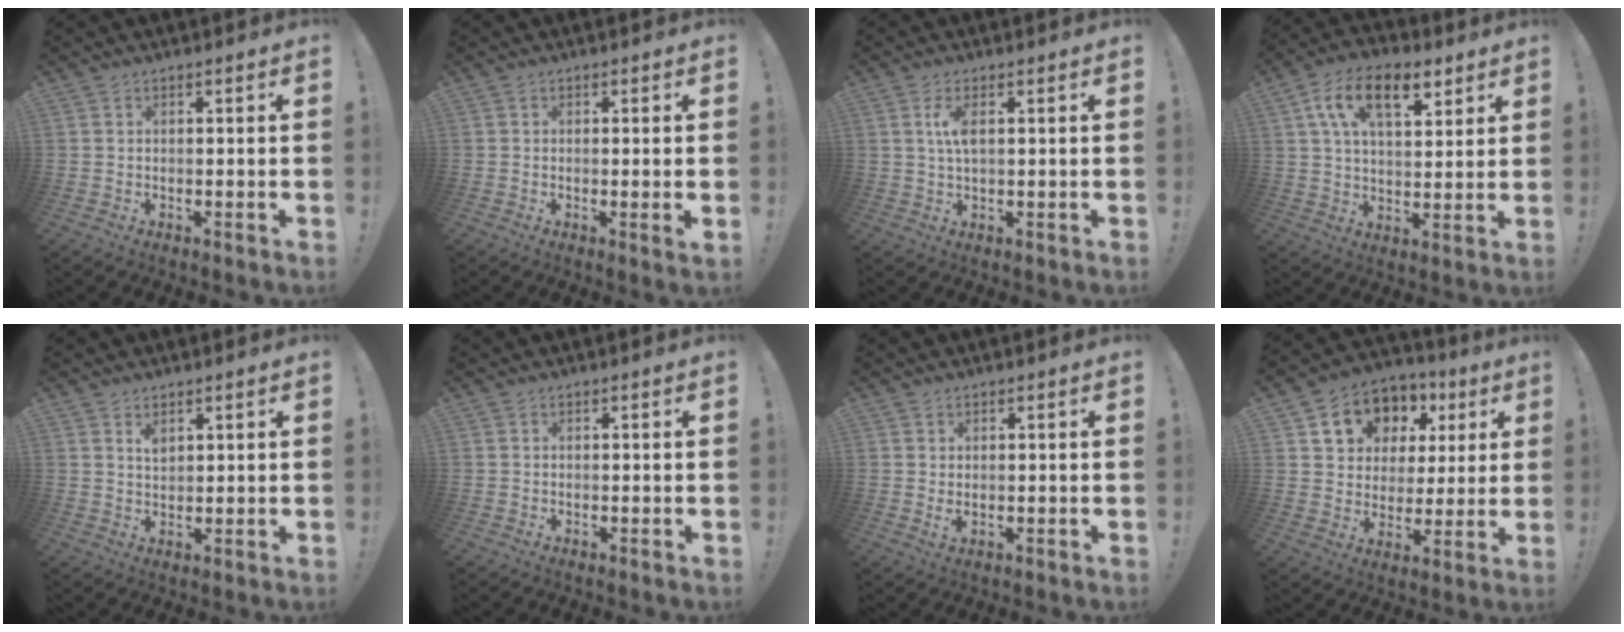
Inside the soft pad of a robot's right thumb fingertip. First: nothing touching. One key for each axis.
{"total": 2.3, "fx": 0.1, "fy": -0.6, "fz": 2.3, "tx": -0.034, "ty": -0.009, "tz": 0.001}
{"total": 4.6, "fx": 1.0, "fy": 1.6, "fz": 4.1, "tx": -0.076, "ty": -0.005, "tz": 0.011}
{"total": 14.9, "fx": 6.9, "fy": 7.8, "fz": 10.7, "tx": -0.169, "ty": -0.011, "tz": 0.121}
{"total": 2.8, "fx": 1.9, "fy": 1.3, "fz": 1.6, "tx": -0.011, "ty": -0.017, "tz": 0.030}
{"total": 0.0}
{"total": 1.6, "fx": 0.9, "fy": 0.7, "fz": 1.1, "tx": -0.009, "ty": -0.005, "tz": 0.014}
{"total": 12.9, "fx": 6.0, "fy": 10.4, "fz": 4.6, "tx": -0.073, "ty": -0.032, "tz": 0.125}